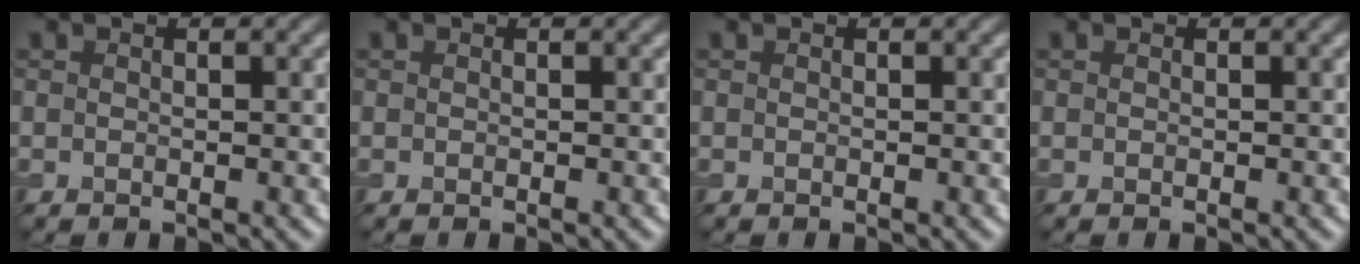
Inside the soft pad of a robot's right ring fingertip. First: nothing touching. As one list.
[{"total": 0.0}, {"total": 0.0}, {"total": 0.0}]